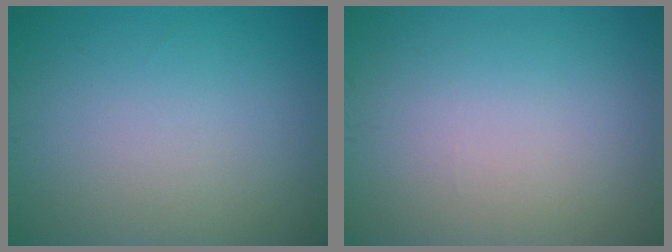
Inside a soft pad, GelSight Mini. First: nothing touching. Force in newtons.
{"total": 0.0}